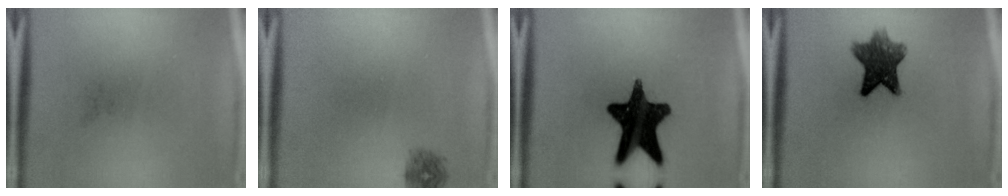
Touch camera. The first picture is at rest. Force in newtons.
{"total": 1.1}
{"total": 16.7}
{"total": 8.1}